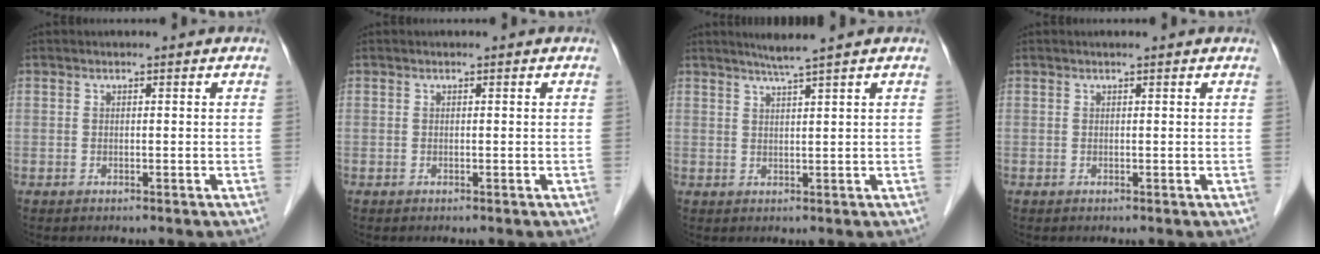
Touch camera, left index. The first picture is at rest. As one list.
[{"total": 0.0}, {"total": 3.1, "force": [2.4, -1.1, 1.6], "torque": [-0.030, -0.007, 0.047]}, {"total": 1.1, "force": [1.0, 0.0, 0.5], "torque": [-0.011, 0.012, 0.013]}]